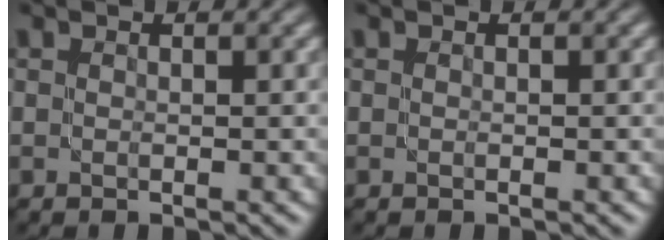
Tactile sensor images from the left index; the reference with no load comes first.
{"total": 0.0}